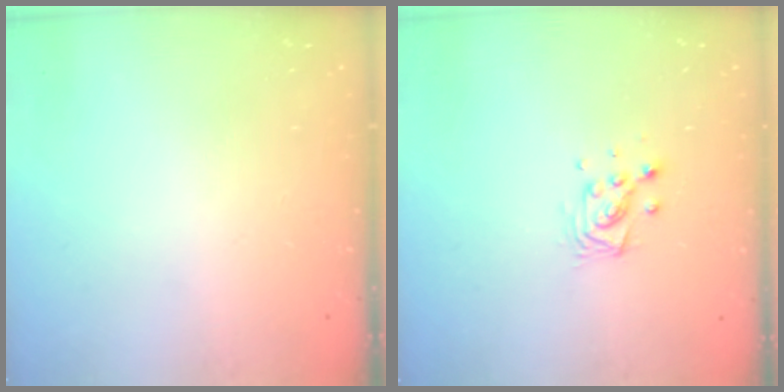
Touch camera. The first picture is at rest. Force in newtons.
{"total": 6.3, "press": 6.3, "slide": 0.3}